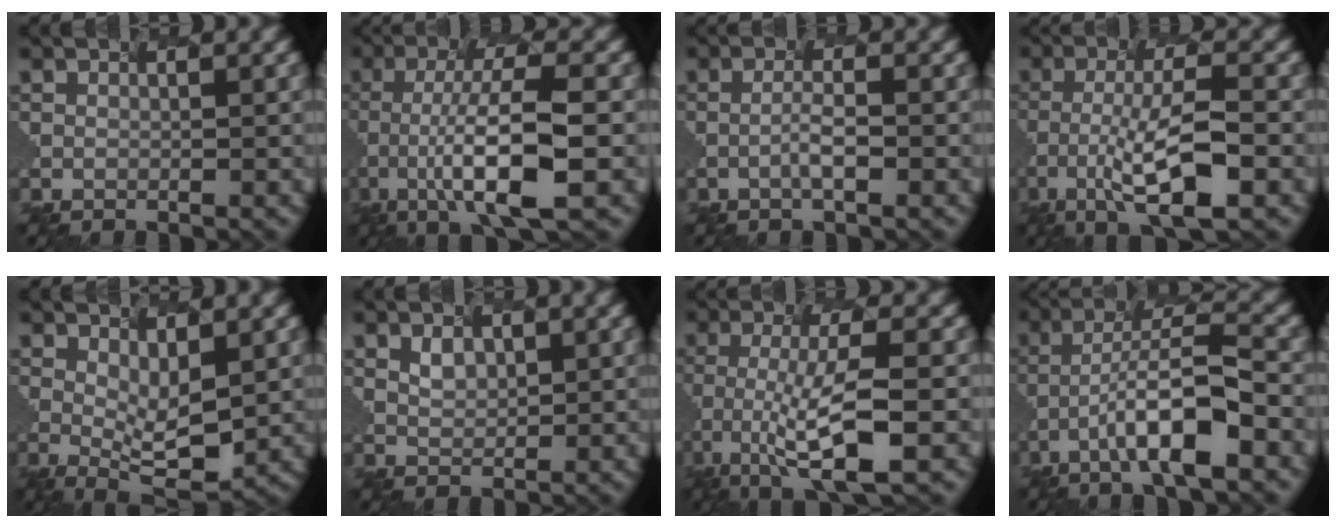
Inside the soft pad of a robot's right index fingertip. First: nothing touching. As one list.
[{"total": 7.4, "force": [-3.1, 1.0, 6.6], "torque": [-0.131, 0.001, -0.030]}, {"total": 1.6, "force": [-1.3, -0.6, 0.7], "torque": [-0.039, -0.006, 0.004]}, {"total": 6.3, "force": [-3.2, 0.8, 5.4], "torque": [-0.113, 0.000, -0.032]}, {"total": 2.7, "force": [-0.4, 0.3, 2.7], "torque": [-0.072, -0.019, 0.028]}, {"total": 0.5, "force": [0.1, -0.1, -0.5], "torque": [-0.023, -0.009, 0.037]}, {"total": 6.4, "force": [-3.0, 0.8, 5.6], "torque": [-0.111, -0.006, -0.029]}, {"total": 6.6, "force": [-4.0, 0.3, 5.3], "torque": [-0.111, 0.010, -0.046]}]